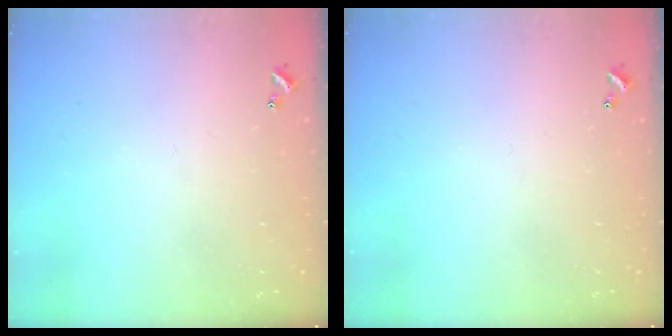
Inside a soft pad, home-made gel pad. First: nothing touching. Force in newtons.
{"total": 0.0}